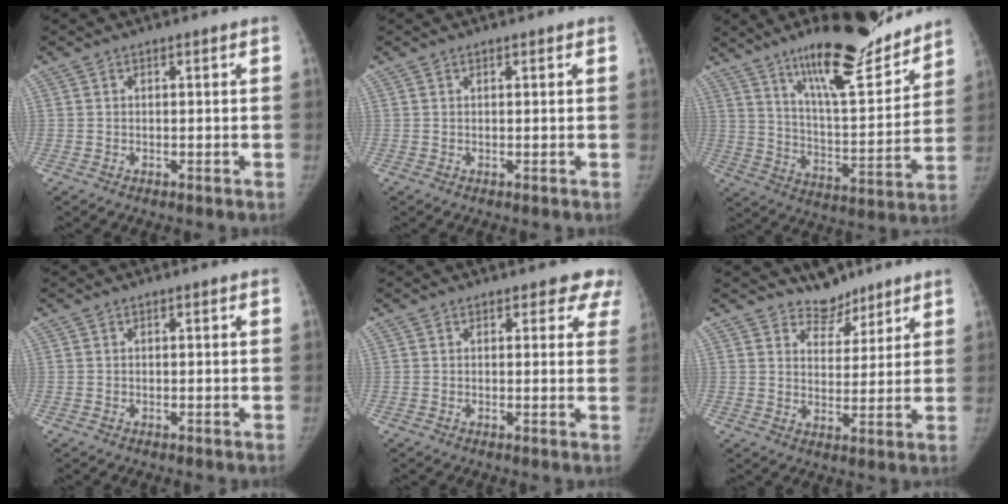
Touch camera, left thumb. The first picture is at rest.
{"total": 0.5, "force": [0.4, 0.2, 0.2], "torque": [-0.004, -0.003, 0.006]}
{"total": 20.6, "force": [15.6, 4.7, 12.6], "torque": [-0.162, -0.095, 0.255]}
{"total": 0.0}
{"total": 5.2, "force": [4.3, 2.7, 1.3], "torque": [0.033, -0.014, 0.030]}
{"total": 5.9, "force": [5.1, 3.0, 0.7], "torque": [0.022, -0.042, 0.085]}